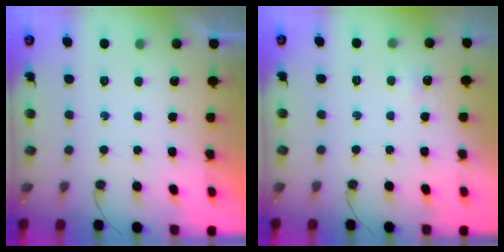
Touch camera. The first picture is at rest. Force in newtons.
{"total": 2.7, "press": 2.7, "slide": 0.6}